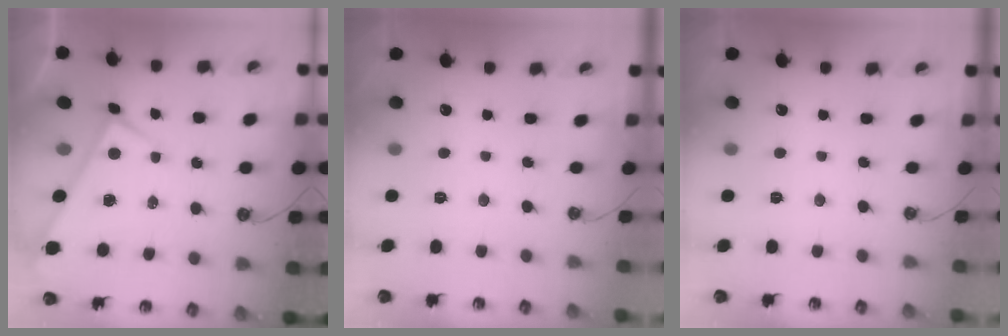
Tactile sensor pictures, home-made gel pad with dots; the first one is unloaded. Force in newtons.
{"total": 0.0}
{"total": 0.0}